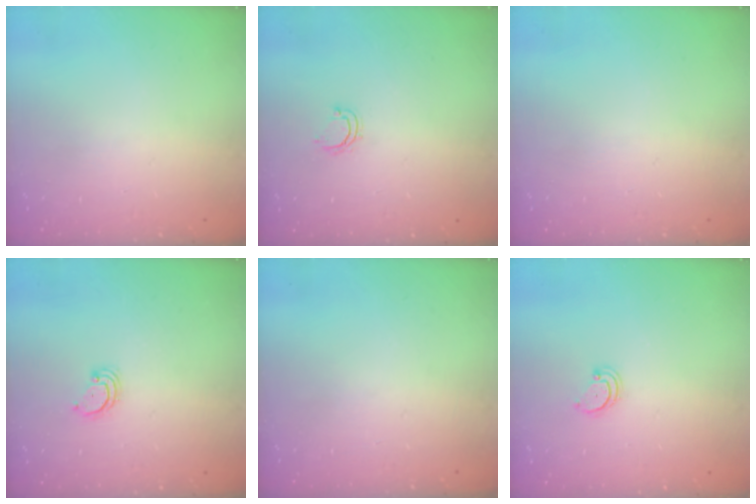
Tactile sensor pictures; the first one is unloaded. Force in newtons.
{"total": 3.7, "press": 3.7, "slide": 0.3}
{"total": 0.0}
{"total": 2.3, "press": 2.3, "slide": 0.2}
{"total": 0.0}
{"total": 2.2, "press": 2.2, "slide": 0.3}